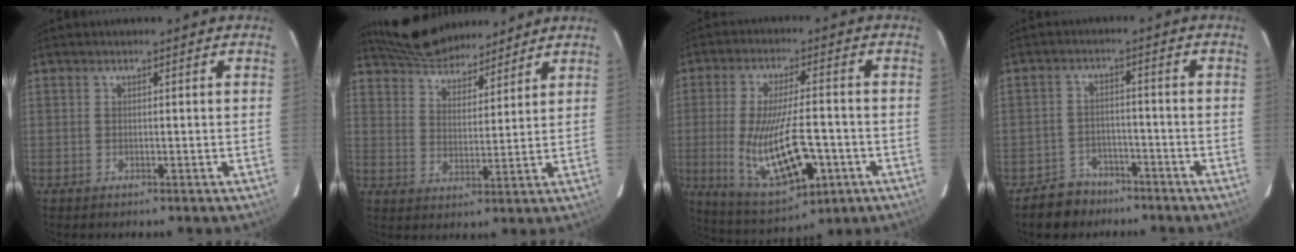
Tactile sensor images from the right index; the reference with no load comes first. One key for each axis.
{"total": 12.7, "fx": 11.4, "fy": 3.5, "fz": 4.5, "tx": -0.091, "ty": 0.029, "tz": 0.183}
{"total": 17.3, "fx": -4.8, "fy": 6.0, "fz": 15.5, "tx": -0.305, "ty": -0.034, "tz": -0.062}
{"total": 6.0, "fx": -4.8, "fy": 3.5, "fz": 0.6, "tx": -0.029, "ty": 0.021, "tz": -0.072}